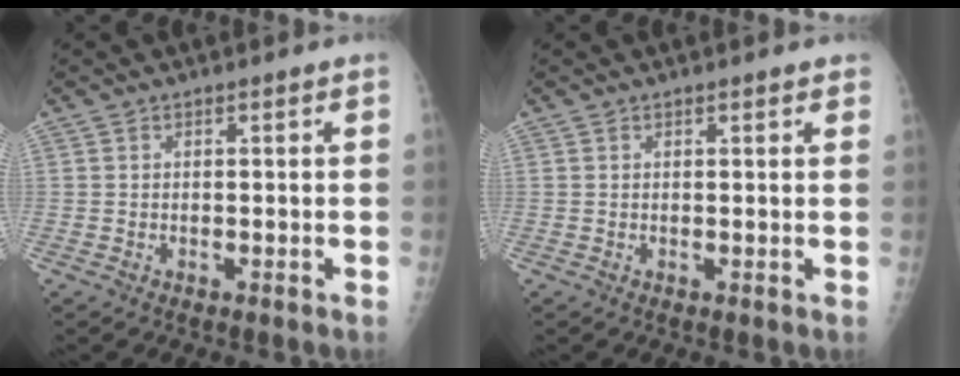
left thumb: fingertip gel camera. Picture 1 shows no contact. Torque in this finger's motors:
{"motor_torque": [-0.16, 0.00, 0.00, 0.09, 0.04]}